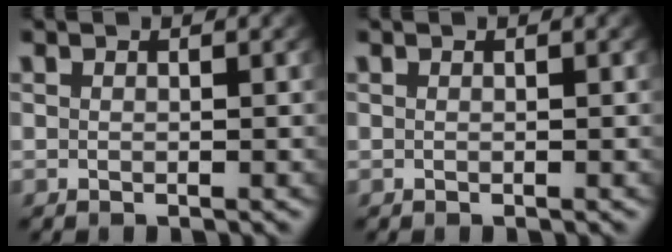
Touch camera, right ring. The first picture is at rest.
{"total": 0.0}